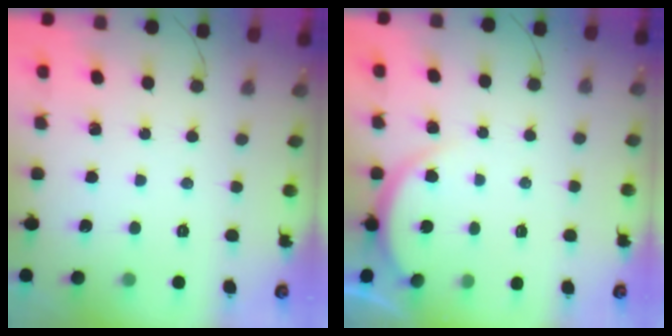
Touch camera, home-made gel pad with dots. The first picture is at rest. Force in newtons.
{"total": 4.1, "press": 4.0, "slide": 0.5}